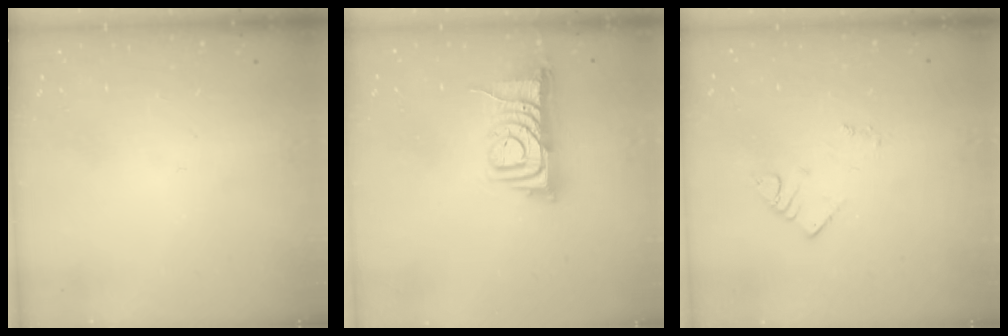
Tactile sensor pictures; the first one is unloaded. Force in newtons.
{"total": 8.5, "press": 8.4, "slide": 0.4}
{"total": 2.9, "press": 2.9, "slide": 0.3}